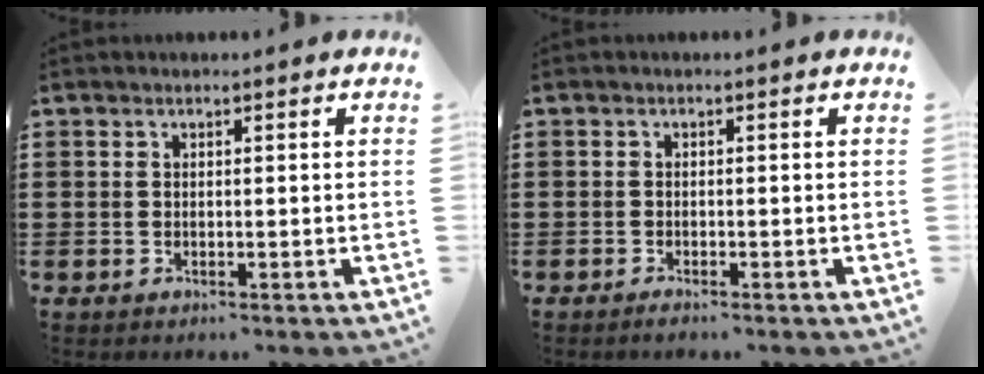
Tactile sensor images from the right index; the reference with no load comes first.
{"total": 0.7, "force": [-0.7, 0.1, 0.2], "torque": [-0.006, -0.004, -0.012]}